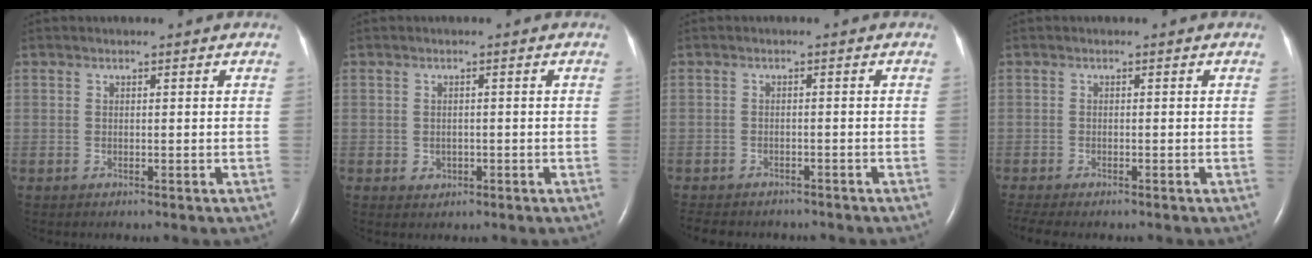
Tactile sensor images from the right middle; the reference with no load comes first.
{"total": 1.5, "force": [-0.4, 1.3, 0.7], "torque": [-0.013, 0.002, -0.001]}
{"total": 9.3, "force": [-7.9, 3.5, 3.4], "torque": [-0.066, -0.001, -0.100]}
{"total": 5.9, "force": [-4.8, 1.5, 3.0], "torque": [-0.053, -0.009, -0.072]}